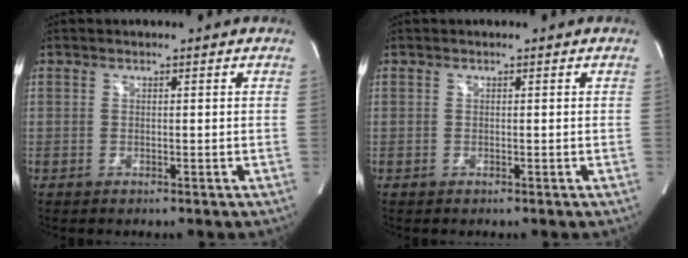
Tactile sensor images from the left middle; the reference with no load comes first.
{"total": 0.0}